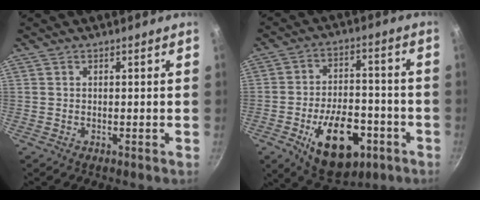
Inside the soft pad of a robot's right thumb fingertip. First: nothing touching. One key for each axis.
{"total": 17.3, "fx": -6.8, "fy": 10.0, "fz": 12.4, "tx": -0.159, "ty": 0.032, "tz": -0.093}